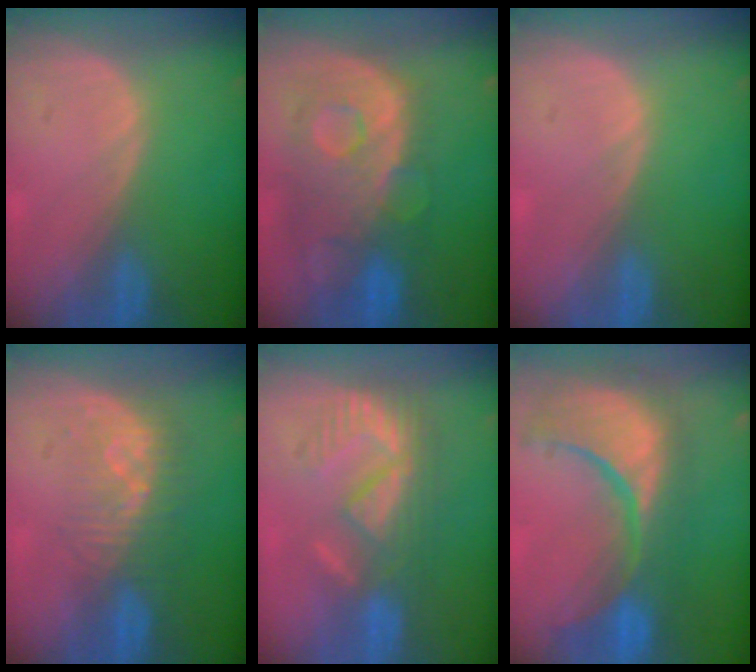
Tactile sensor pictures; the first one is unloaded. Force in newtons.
{"total": 11.3, "press": 9.8, "slide": 5.7}
{"total": 0.0}
{"total": 8.2, "press": 7.3, "slide": 3.7}
{"total": 8.9, "press": 7.9, "slide": 4.1}
{"total": 13.6, "press": 11.8, "slide": 6.8}